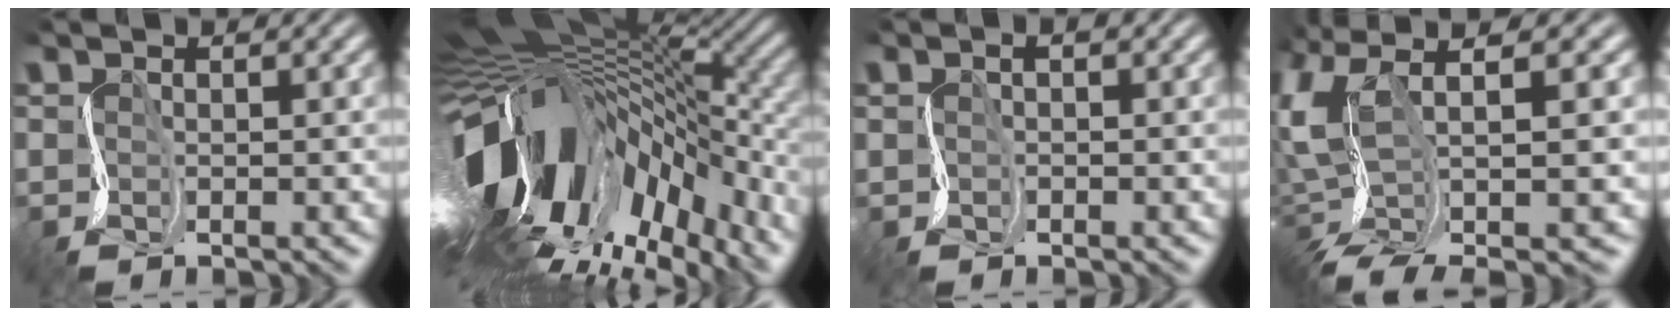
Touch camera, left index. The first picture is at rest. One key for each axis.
{"total": 16.2, "fx": -2.9, "fy": 8.2, "fz": 13.7, "tx": -0.235, "ty": 0.009, "tz": -0.045}
{"total": 1.2, "fx": 0.4, "fy": 0.8, "fz": 0.8, "tx": -0.004, "ty": 0.009, "tz": 0.004}
{"total": 8.3, "fx": -0.7, "fy": 3.8, "fz": 7.3, "tx": -0.156, "ty": 0.001, "tz": -0.012}